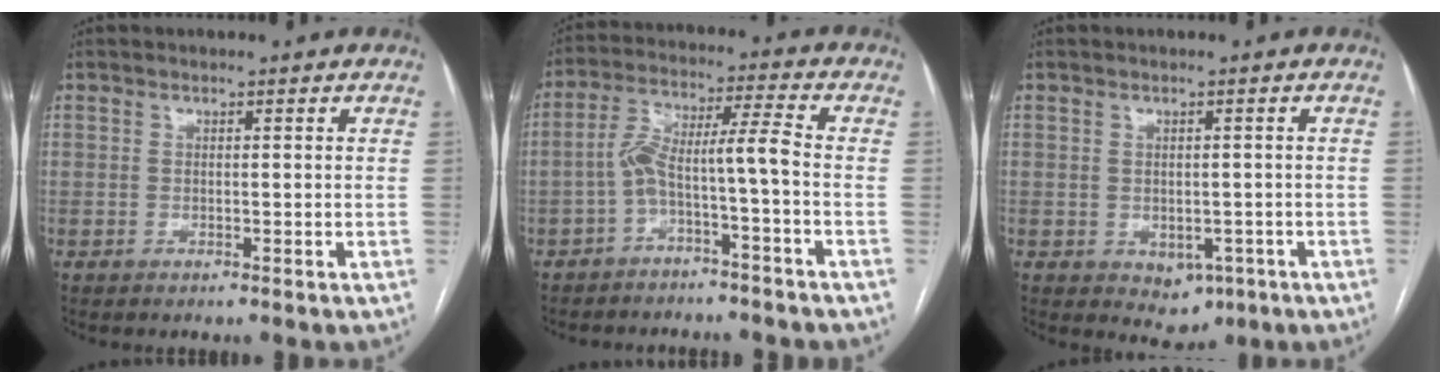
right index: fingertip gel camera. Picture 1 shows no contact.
{"total": 7.0, "force": [-2.8, -0.2, 6.4], "torque": [-0.118, 0.041, -0.048]}
{"total": 4.2, "force": [-1.5, 3.0, 2.4], "torque": [-0.025, 0.000, -0.005]}